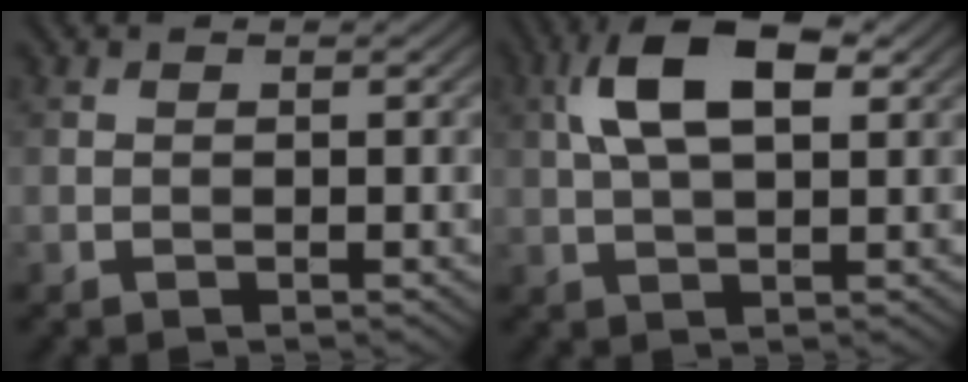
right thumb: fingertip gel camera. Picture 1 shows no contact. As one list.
[{"total": 9.5, "force": [3.0, 4.2, 7.9], "torque": [-0.158, 0.019, 0.048]}]